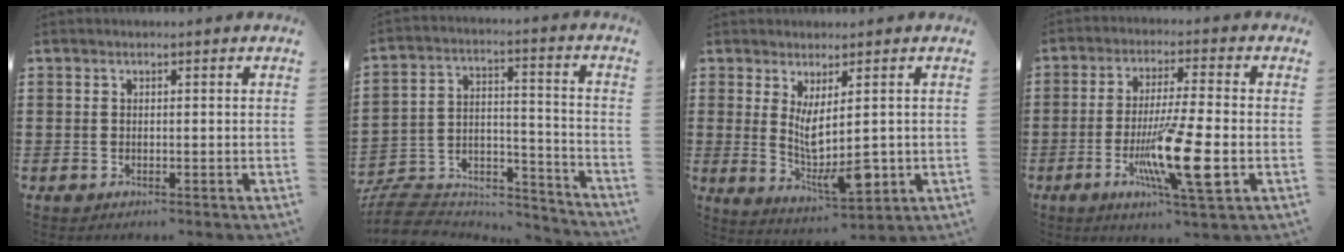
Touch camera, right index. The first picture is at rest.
{"total": 7.3, "force": [-6.7, 2.4, 1.8], "torque": [-0.039, 0.008, -0.134]}
{"total": 7.7, "force": [0.0, 2.1, 7.4], "torque": [-0.142, -0.021, 0.000]}
{"total": 13.2, "force": [-3.8, 1.8, 12.5], "torque": [-0.240, -0.015, -0.069]}